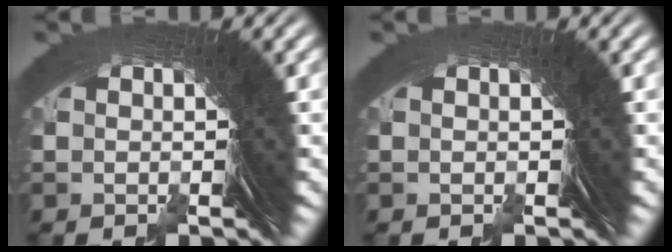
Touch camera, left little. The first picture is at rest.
{"total": 0.0}